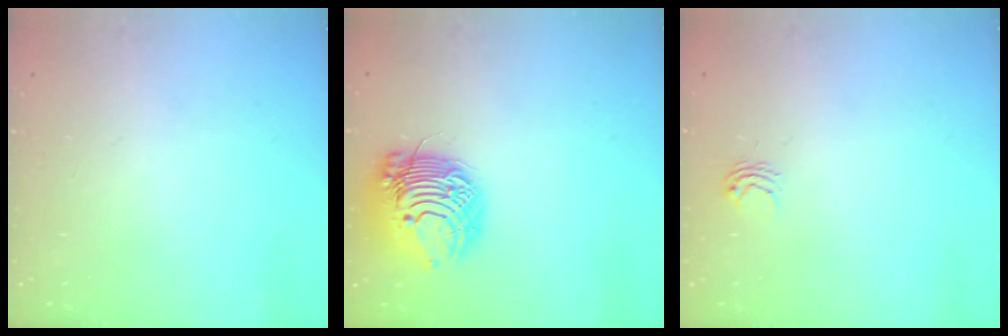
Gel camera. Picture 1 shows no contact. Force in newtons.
{"total": 14.8, "press": 14.8, "slide": 0.2}
{"total": 2.9, "press": 2.9, "slide": 0.2}